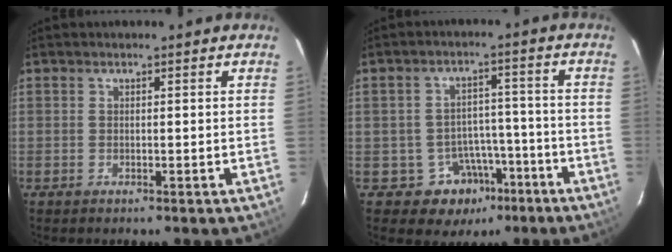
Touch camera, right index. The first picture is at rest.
{"total": 8.6, "force": [-4.9, 7.0, 1.4], "torque": [-0.026, 0.041, -0.050]}